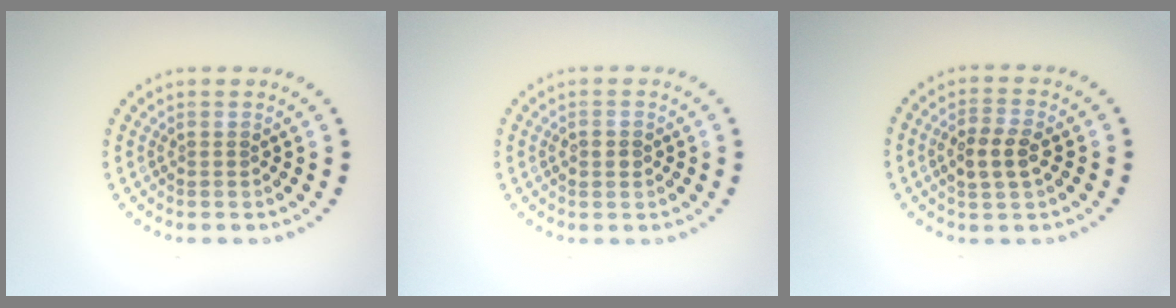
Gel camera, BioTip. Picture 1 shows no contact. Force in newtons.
{"total": 1.5, "press": 1.5, "slide": 0.1}
{"total": 3.2, "press": 3.2, "slide": 0.6}